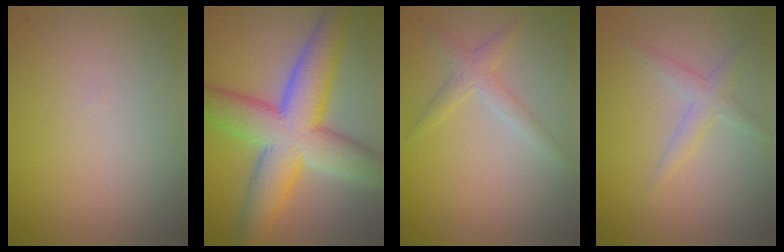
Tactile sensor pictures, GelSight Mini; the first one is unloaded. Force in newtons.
{"total": 11.1, "press": 11.1, "slide": 0.4}
{"total": 2.0, "press": 2.0, "slide": 0.0}
{"total": 1.8, "press": 1.8, "slide": 0.0}